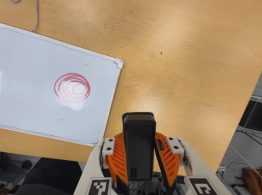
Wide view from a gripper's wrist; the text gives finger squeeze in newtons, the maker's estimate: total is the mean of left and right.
{"total": 8.0, "left": 6.3, "right": 9.8}